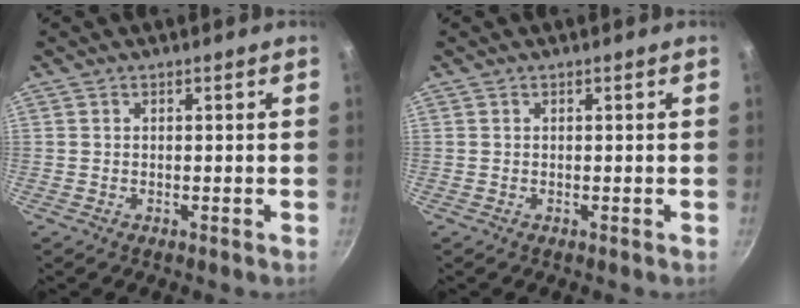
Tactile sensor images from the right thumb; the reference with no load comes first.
{"total": 0.0}